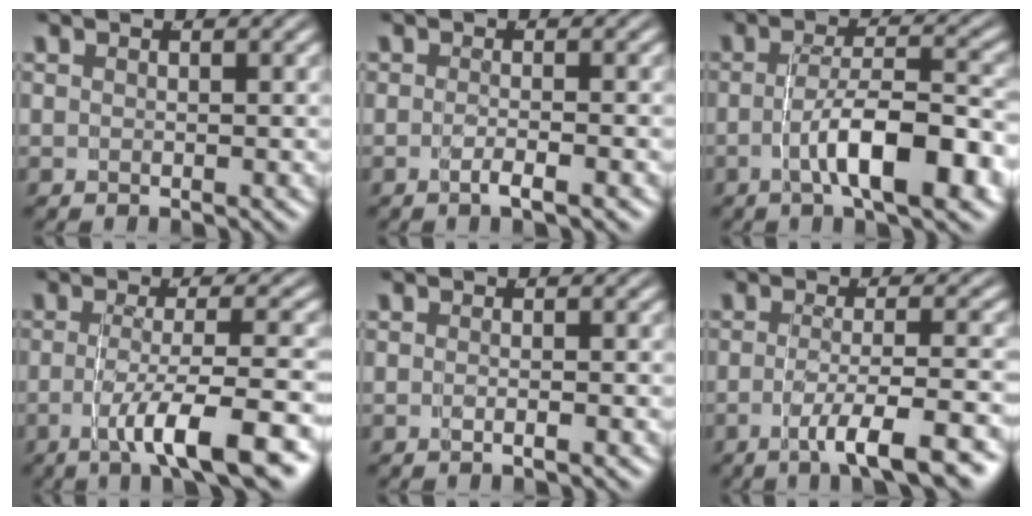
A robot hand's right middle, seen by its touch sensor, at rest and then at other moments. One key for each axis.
{"total": 1.5, "fx": -1.2, "fy": -0.4, "fz": 0.9, "tx": -0.022, "ty": -0.004, "tz": -0.020}
{"total": 6.3, "fx": -2.6, "fy": 1.6, "fz": 5.5, "tx": -0.081, "ty": -0.003, "tz": -0.040}
{"total": 7.0, "fx": -3.4, "fy": 1.3, "fz": 6.0, "tx": -0.100, "ty": -0.014, "tz": -0.042}
{"total": 1.0, "fx": -0.7, "fy": -0.6, "fz": 0.4, "tx": -0.011, "ty": -0.002, "tz": -0.009}
{"total": 5.9, "fx": -3.5, "fy": 0.7, "fz": 4.7, "tx": -0.079, "ty": -0.017, "tz": -0.044}